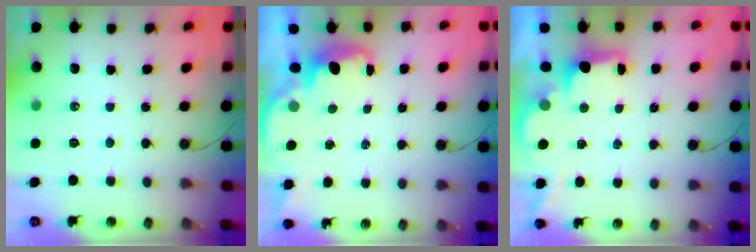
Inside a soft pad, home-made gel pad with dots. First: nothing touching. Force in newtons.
{"total": 1.2, "press": 1.0, "slide": 0.6}
{"total": 2.1, "press": 1.9, "slide": 0.8}